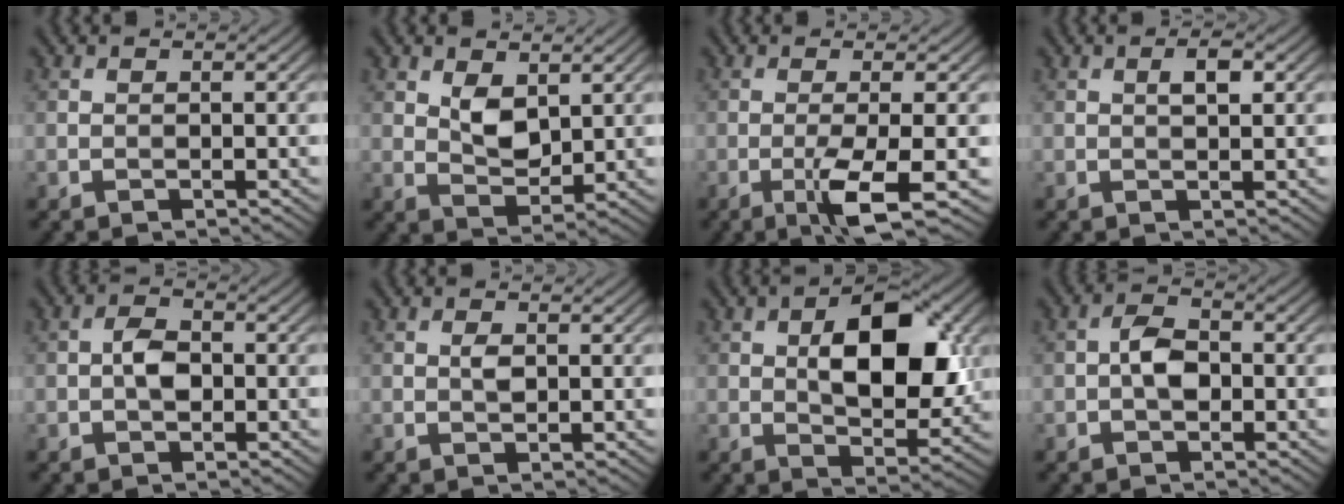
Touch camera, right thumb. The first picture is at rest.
{"total": 4.3, "force": [1.8, 2.5, 3.0], "torque": [-0.061, -0.006, 0.036]}
{"total": 5.6, "force": [-1.9, 0.6, 5.3], "torque": [-0.093, 0.004, -0.039]}
{"total": 2.2, "force": [0.6, 0.7, 2.0], "torque": [-0.033, 0.002, 0.009]}
{"total": 2.9, "force": [-0.4, 1.8, 2.2], "torque": [-0.043, 0.004, -0.012]}
{"total": 1.4, "force": [0.3, 0.7, 1.2], "torque": [-0.025, 0.000, 0.005]}
{"total": 11.3, "force": [1.8, 5.9, 9.5], "torque": [-0.145, 0.002, 0.030]}
{"total": 3.5, "force": [-0.5, 2.2, 2.7], "torque": [-0.052, 0.006, -0.016]}